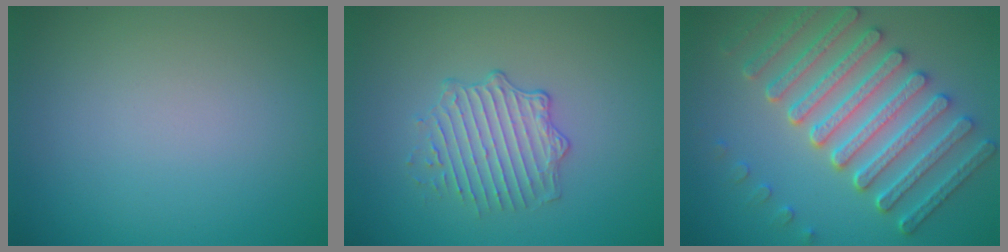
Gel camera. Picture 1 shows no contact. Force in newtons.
{"total": 2.6, "press": 2.0, "slide": 1.6}
{"total": 7.7, "press": 6.5, "slide": 4.0}